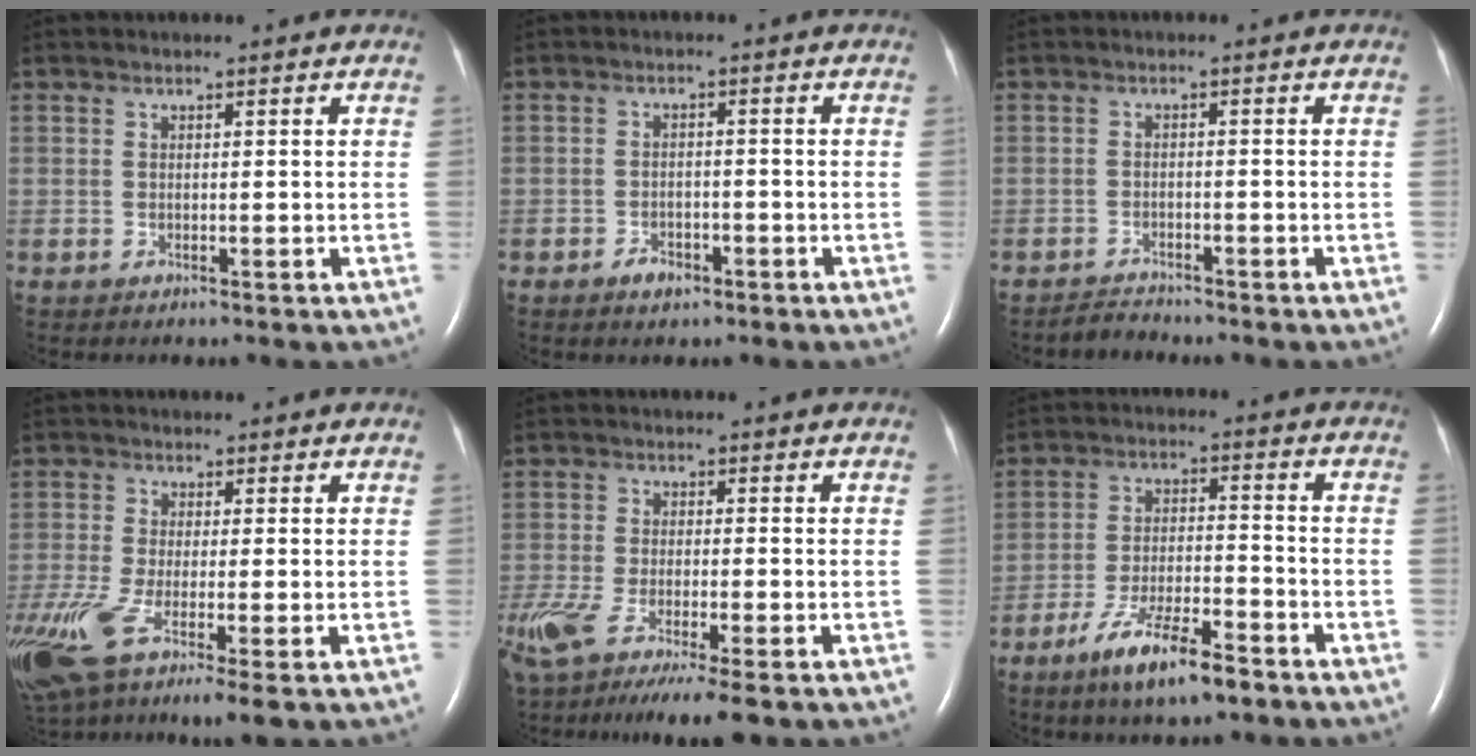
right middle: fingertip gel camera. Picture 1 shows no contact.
{"total": 3.2, "force": [-2.1, 1.8, 1.6], "torque": [-0.026, 0.003, -0.028]}
{"total": 1.8, "force": [-1.8, 0.2, -0.2], "torque": [0.001, -0.008, -0.030]}
{"total": 12.3, "force": [-6.3, 2.4, 10.3], "torque": [-0.232, -0.039, -0.117]}
{"total": 15.4, "force": [-10.3, 3.1, 11.0], "torque": [-0.243, -0.038, -0.175]}
{"total": 9.8, "force": [-6.7, 1.8, 7.0], "torque": [-0.133, -0.014, -0.119]}